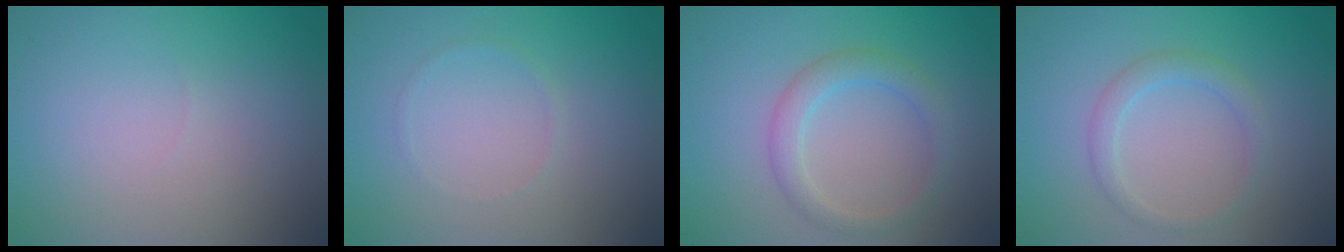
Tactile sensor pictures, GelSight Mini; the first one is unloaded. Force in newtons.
{"total": 0.6, "press": 0.6, "slide": 0.1}
{"total": 2.7, "press": 2.7, "slide": 0.1}
{"total": 1.9, "press": 1.9, "slide": 0.1}